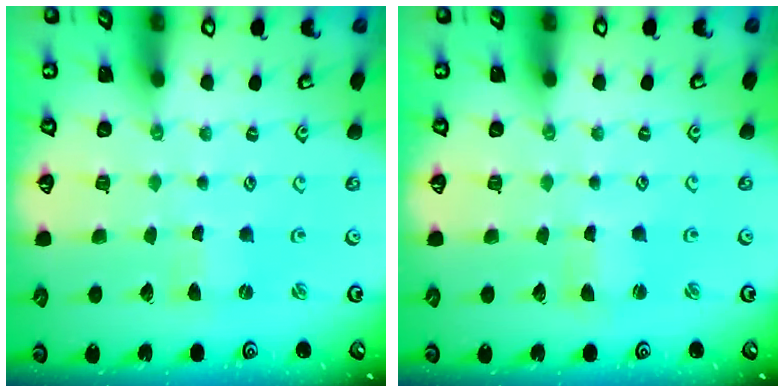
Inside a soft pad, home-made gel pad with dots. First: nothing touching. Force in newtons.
{"total": 1.2, "press": 1.1, "slide": 0.3}